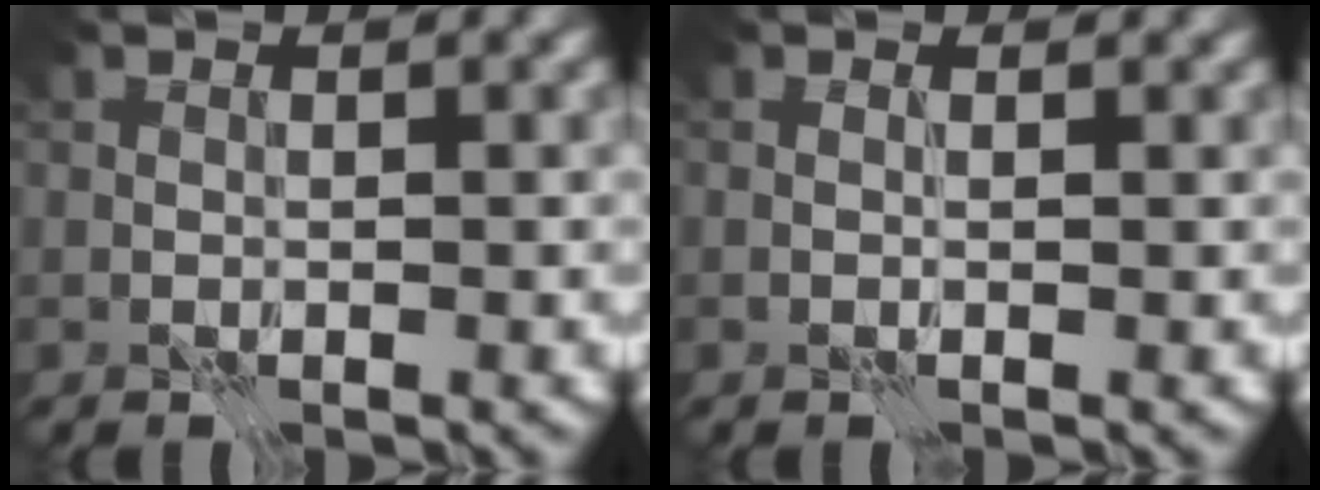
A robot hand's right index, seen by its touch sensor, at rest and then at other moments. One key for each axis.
{"total": 0.6, "fx": 0.5, "fy": 0.0, "fz": 0.3, "tx": -0.003, "ty": 0.002, "tz": 0.005}